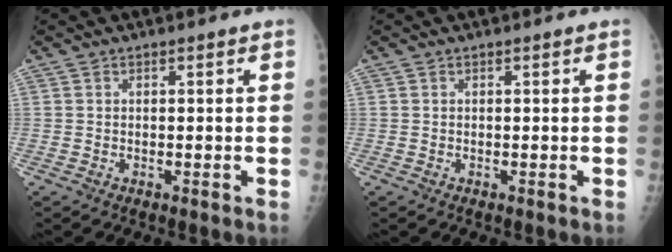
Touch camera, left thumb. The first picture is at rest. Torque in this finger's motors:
{"motor_torque": [0.00, 0.00, -0.08, -0.12, 0.00]}